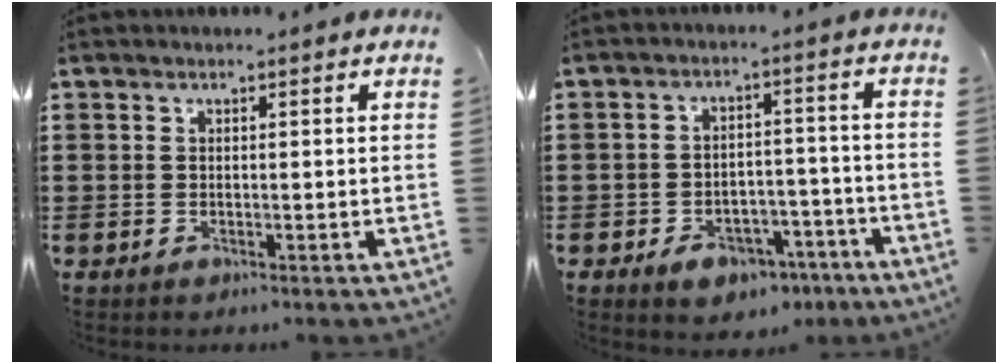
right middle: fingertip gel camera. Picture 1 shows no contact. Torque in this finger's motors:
{"motor_torque": [2.14, 0.00, 0.19, 0.04]}